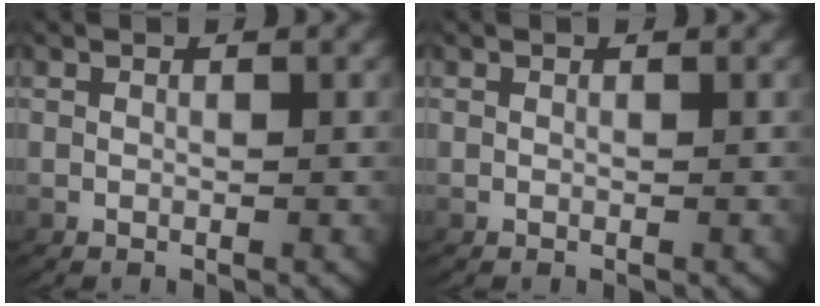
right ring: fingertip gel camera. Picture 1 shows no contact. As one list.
[{"total": 0.0}]